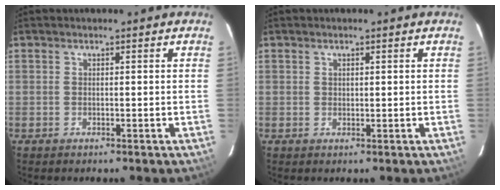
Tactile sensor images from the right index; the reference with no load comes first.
{"total": 0.7, "force": [0.4, 0.5, 0.3], "torque": [-0.004, 0.002, 0.008]}